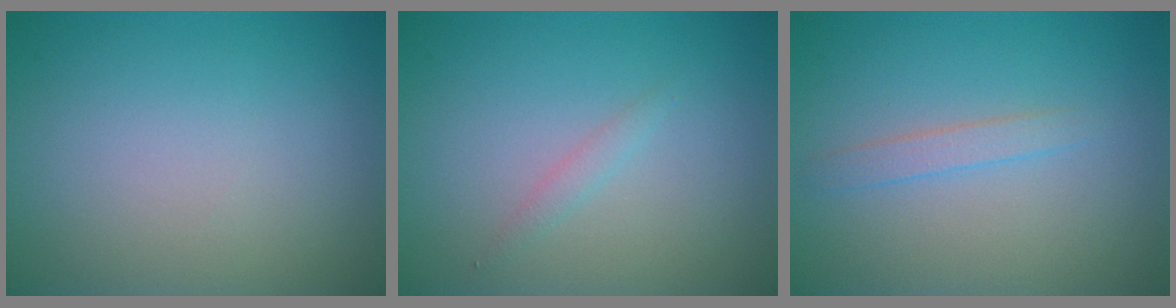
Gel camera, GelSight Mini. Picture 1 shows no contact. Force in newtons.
{"total": 0.9, "press": 0.9, "slide": 0.1}
{"total": 1.3, "press": 1.3, "slide": 0.0}